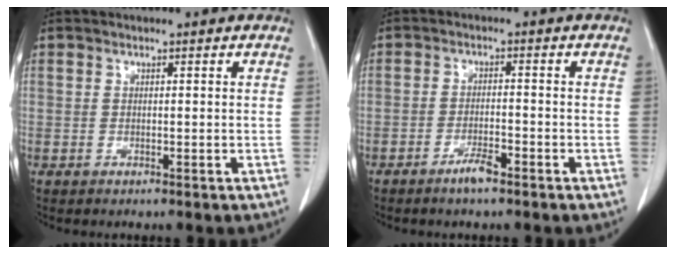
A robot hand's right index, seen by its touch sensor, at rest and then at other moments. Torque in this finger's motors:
{"motor_torque": [0.19, -0.05, 0.08, 0.03]}